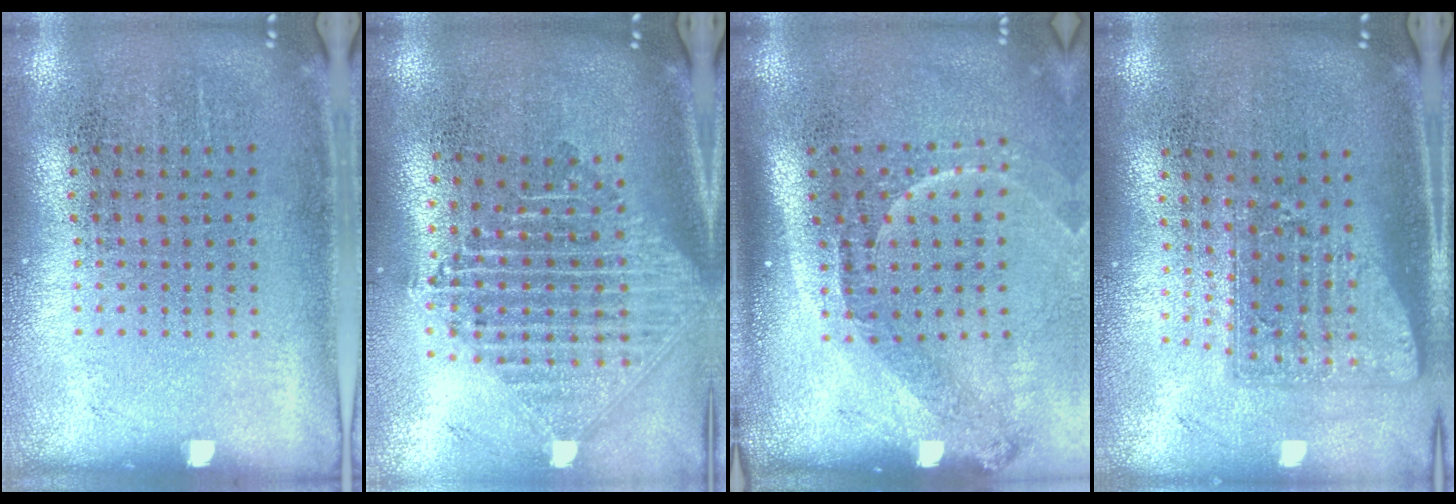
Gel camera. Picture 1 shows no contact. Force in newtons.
{"total": 2.3, "press": 1.8, "slide": 1.4}
{"total": 2.2, "press": 1.5, "slide": 1.6}
{"total": 1.6, "press": 1.2, "slide": 1.0}